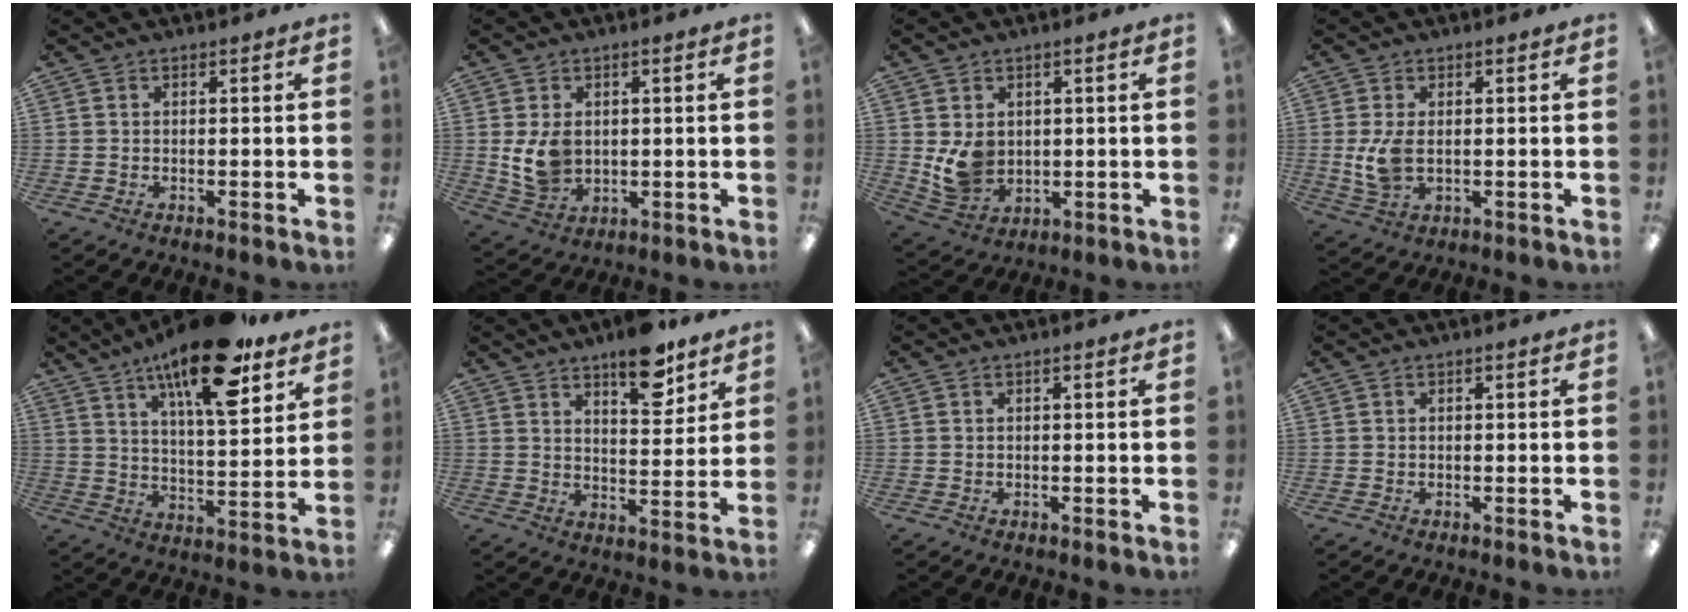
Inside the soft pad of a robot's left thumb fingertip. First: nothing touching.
{"total": 7.4, "force": [0.7, 5.5, 5.0], "torque": [-0.098, -0.001, 0.014]}
{"total": 7.0, "force": [1.1, 5.9, 3.6], "torque": [-0.069, -0.003, 0.022]}
{"total": 7.1, "force": [0.1, 3.9, 6.0], "torque": [-0.126, -0.001, -0.001]}
{"total": 19.6, "force": [12.8, 6.3, 13.4], "torque": [-0.212, -0.067, 0.206]}
{"total": 11.7, "force": [8.5, 4.3, 6.7], "torque": [-0.082, -0.051, 0.143]}
{"total": 0.0}
{"total": 0.0}